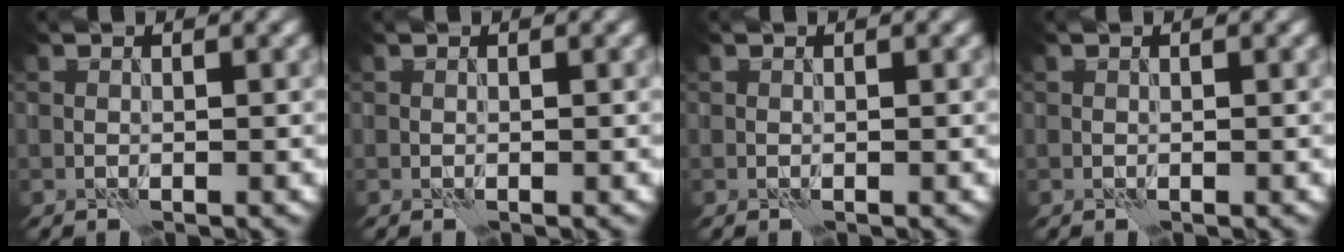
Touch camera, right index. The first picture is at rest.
{"total": 0.0}
{"total": 0.0}
{"total": 0.0}